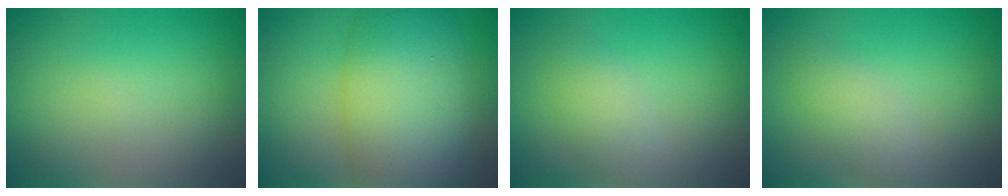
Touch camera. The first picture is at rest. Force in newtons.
{"total": 10.6, "press": 10.6, "slide": 0.3}
{"total": 2.1, "press": 2.1, "slide": 0.2}
{"total": 1.9, "press": 1.9, "slide": 0.1}